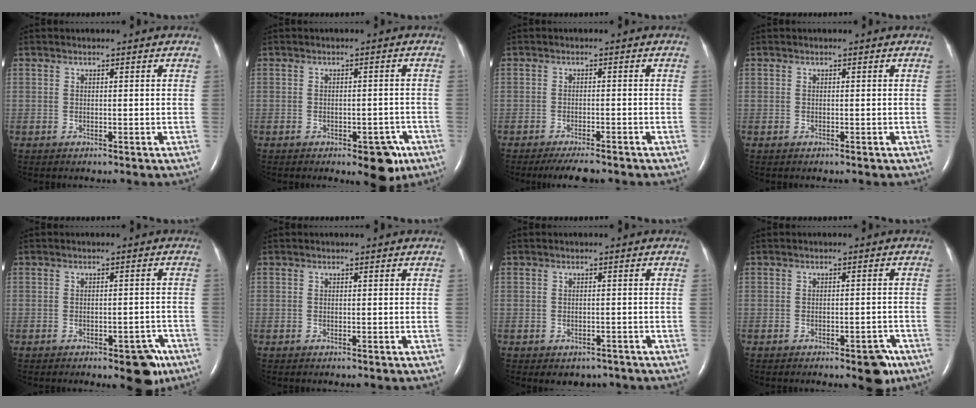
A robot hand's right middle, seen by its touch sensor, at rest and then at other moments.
{"total": 5.7, "force": [-3.4, 2.6, 3.8], "torque": [-0.034, 0.008, -0.037]}
{"total": 5.1, "force": [-4.3, 0.9, 2.6], "torque": [-0.038, -0.009, -0.065]}
{"total": 0.0}
{"total": 5.1, "force": [-3.2, 2.1, 3.4], "torque": [-0.031, 0.011, -0.033]}
{"total": 0.0}
{"total": 3.0, "force": [-2.3, 1.9, 0.7], "torque": [-0.004, 0.007, -0.025]}
{"total": 3.9, "force": [-2.5, 1.4, 2.6], "torque": [-0.023, 0.006, -0.027]}